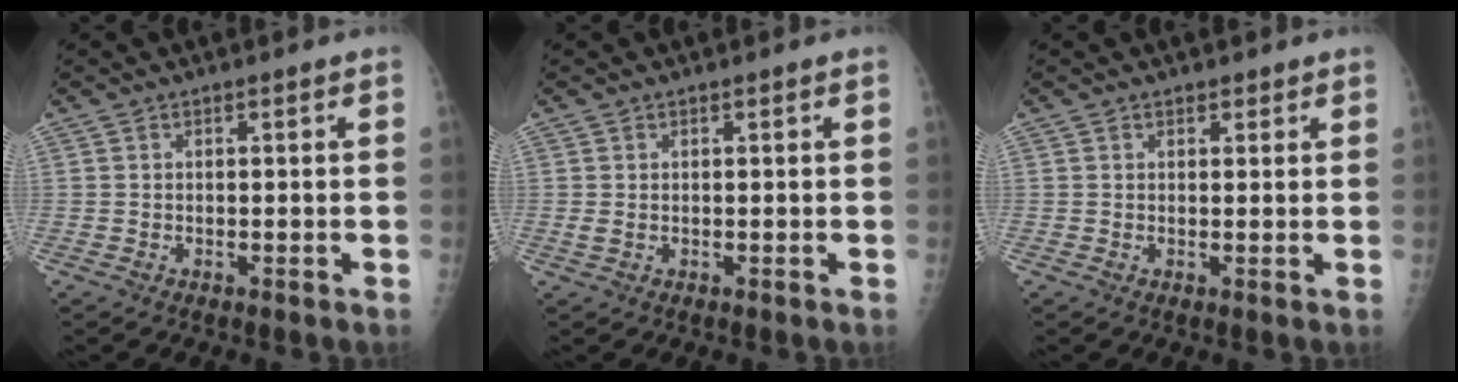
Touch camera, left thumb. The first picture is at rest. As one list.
[{"total": 1.3, "force": [0.5, 0.9, 0.8], "torque": [-0.017, -0.005, 0.013]}, {"total": 1.5, "force": [1.2, 1.0, 0.3], "torque": [0.013, -0.007, 0.011]}]